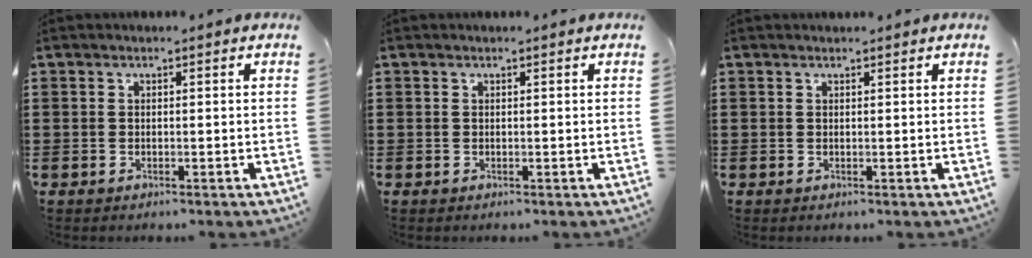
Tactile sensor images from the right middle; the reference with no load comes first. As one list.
[{"total": 0.0}, {"total": 0.0}]